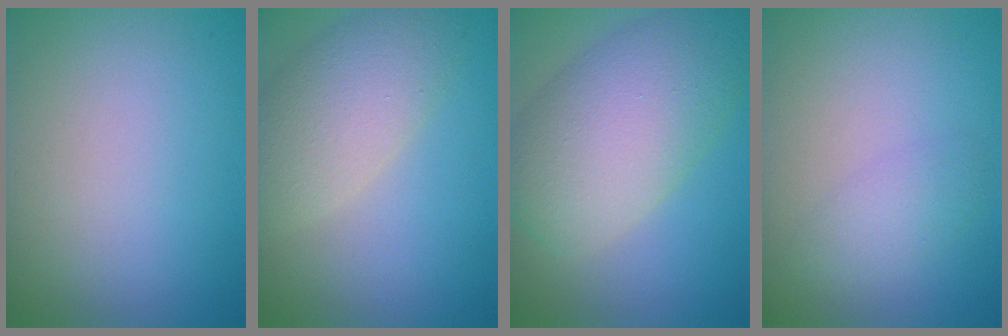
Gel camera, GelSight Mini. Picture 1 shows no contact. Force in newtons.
{"total": 5.5, "press": 5.5, "slide": 0.4}
{"total": 9.2, "press": 9.2, "slide": 0.4}
{"total": 2.1, "press": 2.1, "slide": 0.1}